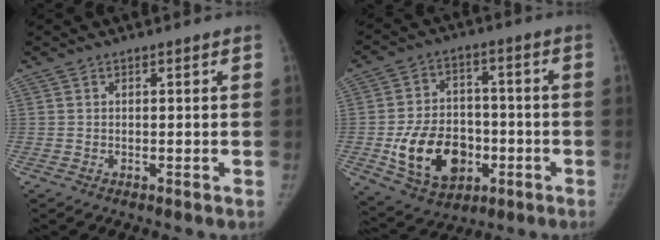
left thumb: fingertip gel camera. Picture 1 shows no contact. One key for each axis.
{"total": 15.8, "fx": -4.2, "fy": 11.6, "fz": 10.0, "tx": -0.131, "ty": 0.019, "tz": -0.056}